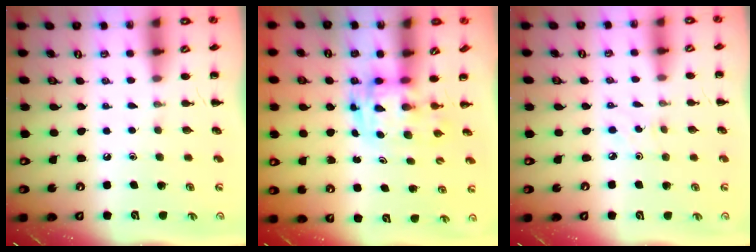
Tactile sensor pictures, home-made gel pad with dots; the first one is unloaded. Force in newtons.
{"total": 2.8, "press": 2.8, "slide": 0.5}
{"total": 2.1, "press": 2.0, "slide": 0.7}